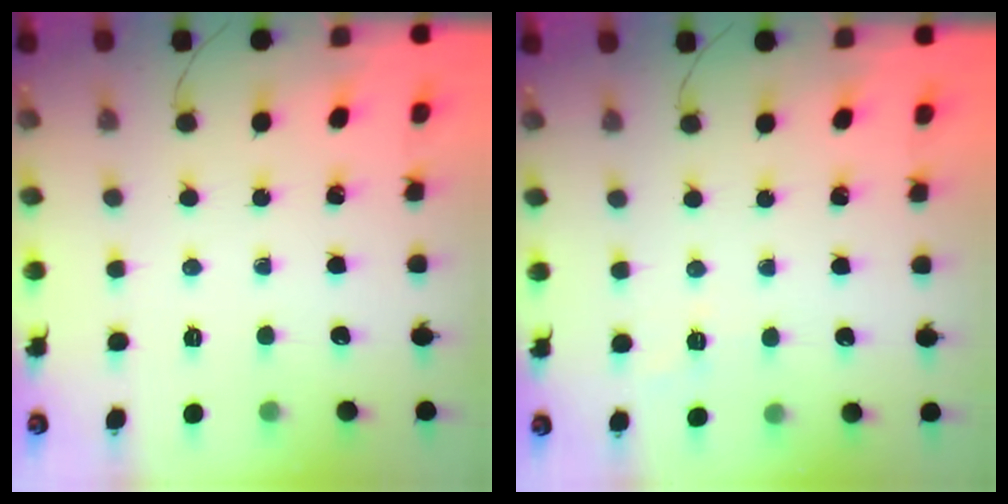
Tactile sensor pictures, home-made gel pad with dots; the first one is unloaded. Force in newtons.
{"total": 3.1, "press": 2.7, "slide": 1.5}